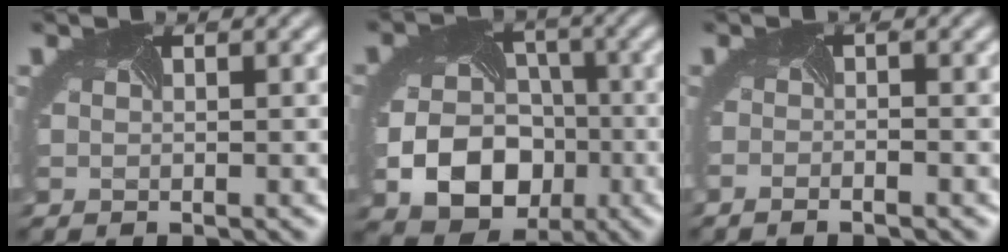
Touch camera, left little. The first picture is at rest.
{"total": 9.7, "force": [-3.1, 7.9, 4.9], "torque": [-0.076, -0.038, -0.054]}
{"total": 1.5, "force": [-1.1, 0.2, 1.0], "torque": [-0.013, -0.013, -0.011]}